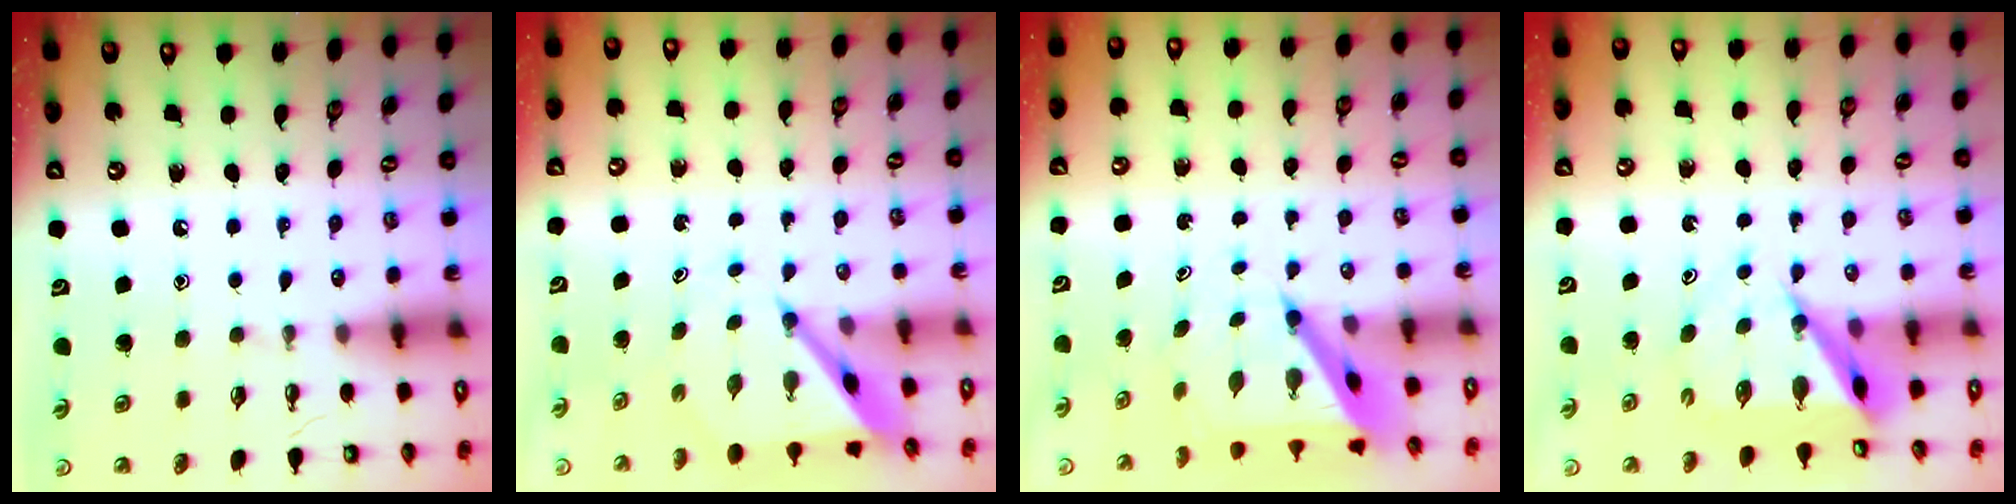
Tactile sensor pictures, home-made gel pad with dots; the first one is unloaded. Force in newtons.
{"total": 5.9, "press": 5.9, "slide": 0.6}
{"total": 6.5, "press": 6.5, "slide": 0.6}
{"total": 6.7, "press": 6.7, "slide": 0.5}